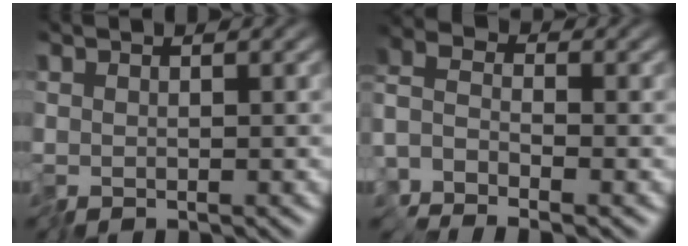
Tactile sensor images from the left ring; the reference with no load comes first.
{"total": 2.3, "force": [-2.1, 0.5, 0.8], "torque": [-0.019, 0.003, -0.058]}